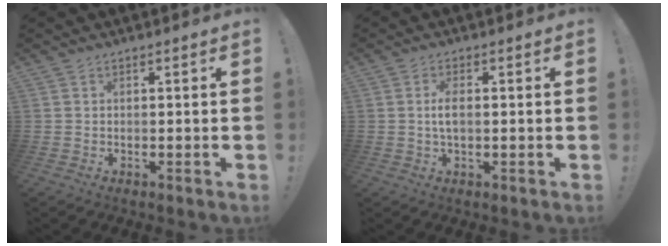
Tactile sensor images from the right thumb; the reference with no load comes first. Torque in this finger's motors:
{"motor_torque": [0.54, 1.00, 0.68, -0.09, 0.21]}